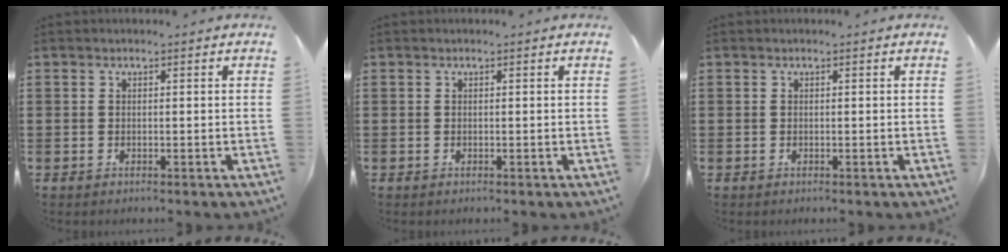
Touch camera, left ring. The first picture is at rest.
{"total": 0.0}
{"total": 0.0}